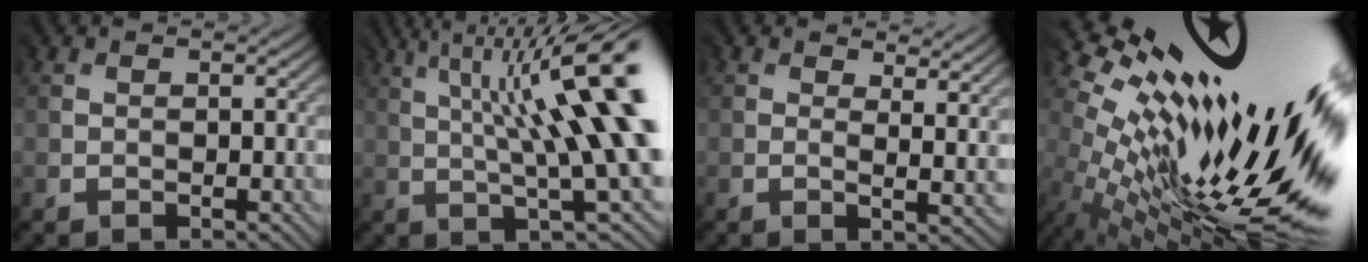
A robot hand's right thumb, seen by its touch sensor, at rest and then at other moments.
{"total": 14.7, "force": [3.9, 2.4, 14.0], "torque": [-0.215, 0.012, 0.079]}
{"total": 3.2, "force": [1.7, 0.5, 2.7], "torque": [-0.059, -0.002, 0.023]}
{"total": 19.0, "force": [5.0, 5.9, 17.3], "torque": [-0.285, -0.014, 0.085]}